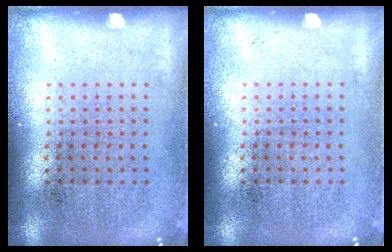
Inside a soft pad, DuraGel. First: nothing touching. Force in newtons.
{"total": 0.0}